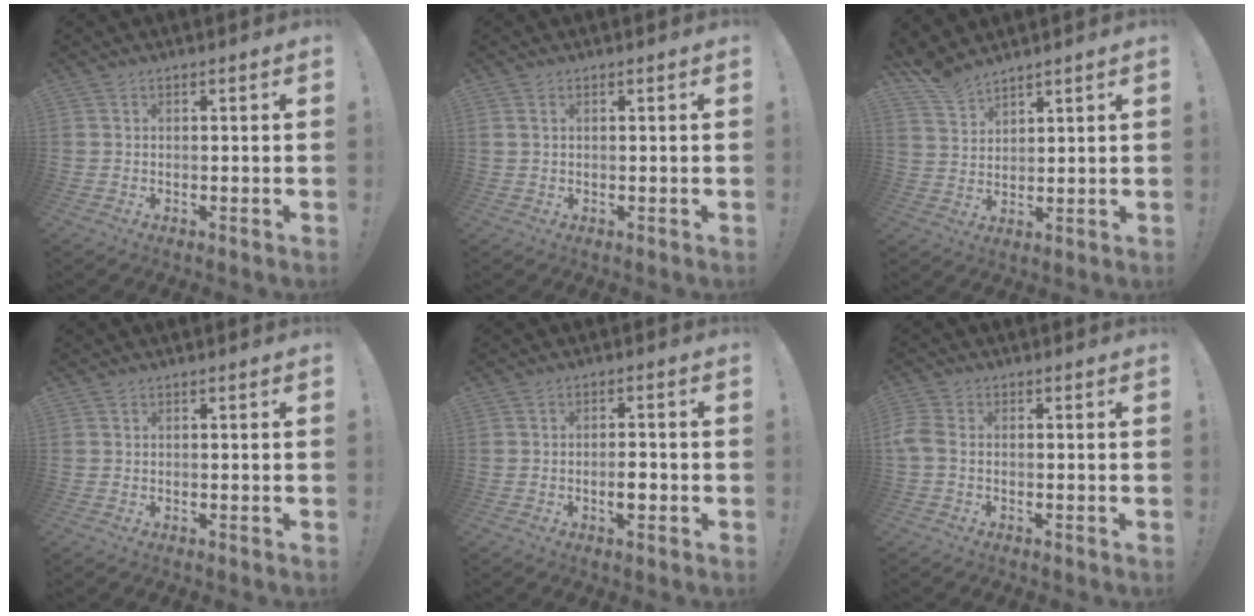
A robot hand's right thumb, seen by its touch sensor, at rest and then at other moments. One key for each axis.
{"total": 1.1, "fx": 0.5, "fy": 0.6, "fz": 0.8, "tx": -0.016, "ty": 0.003, "tz": 0.010}
{"total": 6.7, "fx": 6.2, "fy": 2.2, "fz": 1.5, "tx": -0.036, "ty": -0.040, "tz": 0.121}
{"total": 0.0}
{"total": 3.7, "fx": -1.4, "fy": 1.5, "fz": 3.0, "tx": -0.032, "ty": 0.005, "tz": -0.026}
{"total": 3.6, "fx": -0.4, "fy": 2.1, "fz": 2.9, "tx": -0.072, "ty": -0.003, "tz": -0.010}